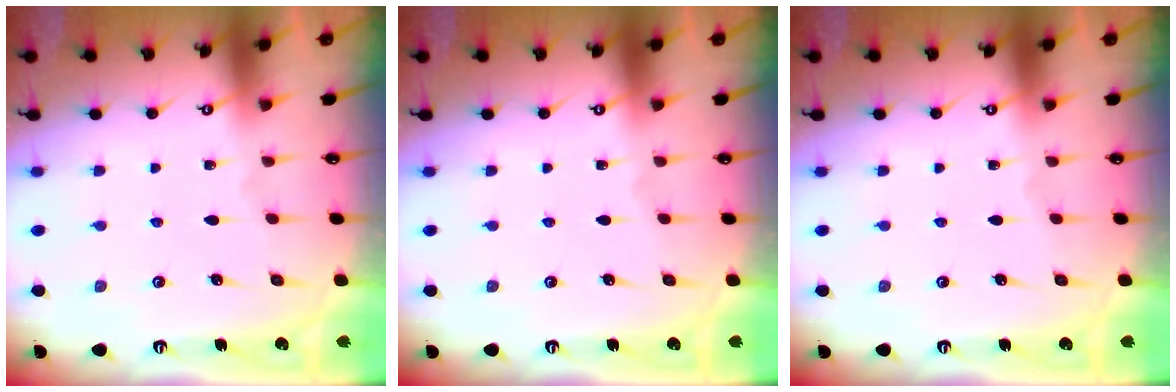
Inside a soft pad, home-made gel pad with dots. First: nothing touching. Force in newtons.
{"total": 0.0}
{"total": 0.0}